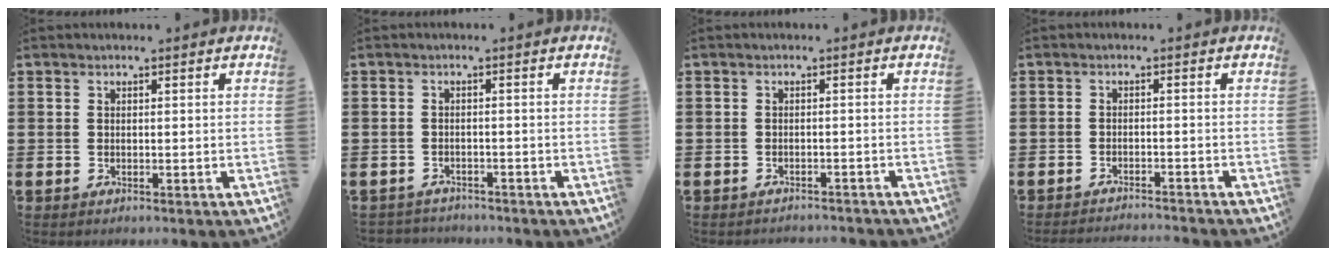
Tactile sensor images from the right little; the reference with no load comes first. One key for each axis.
{"total": 1.3, "fx": -1.2, "fy": 0.2, "fz": -0.2, "tx": -0.001, "ty": 0.002, "tz": -0.028}
{"total": 1.0, "fx": -1.0, "fy": 0.0, "fz": -0.1, "tx": 0.000, "ty": 0.002, "tz": -0.021}
{"total": 1.6, "fx": -1.6, "fy": -0.2, "fz": 0.0, "tx": -0.001, "ty": 0.004, "tz": -0.032}